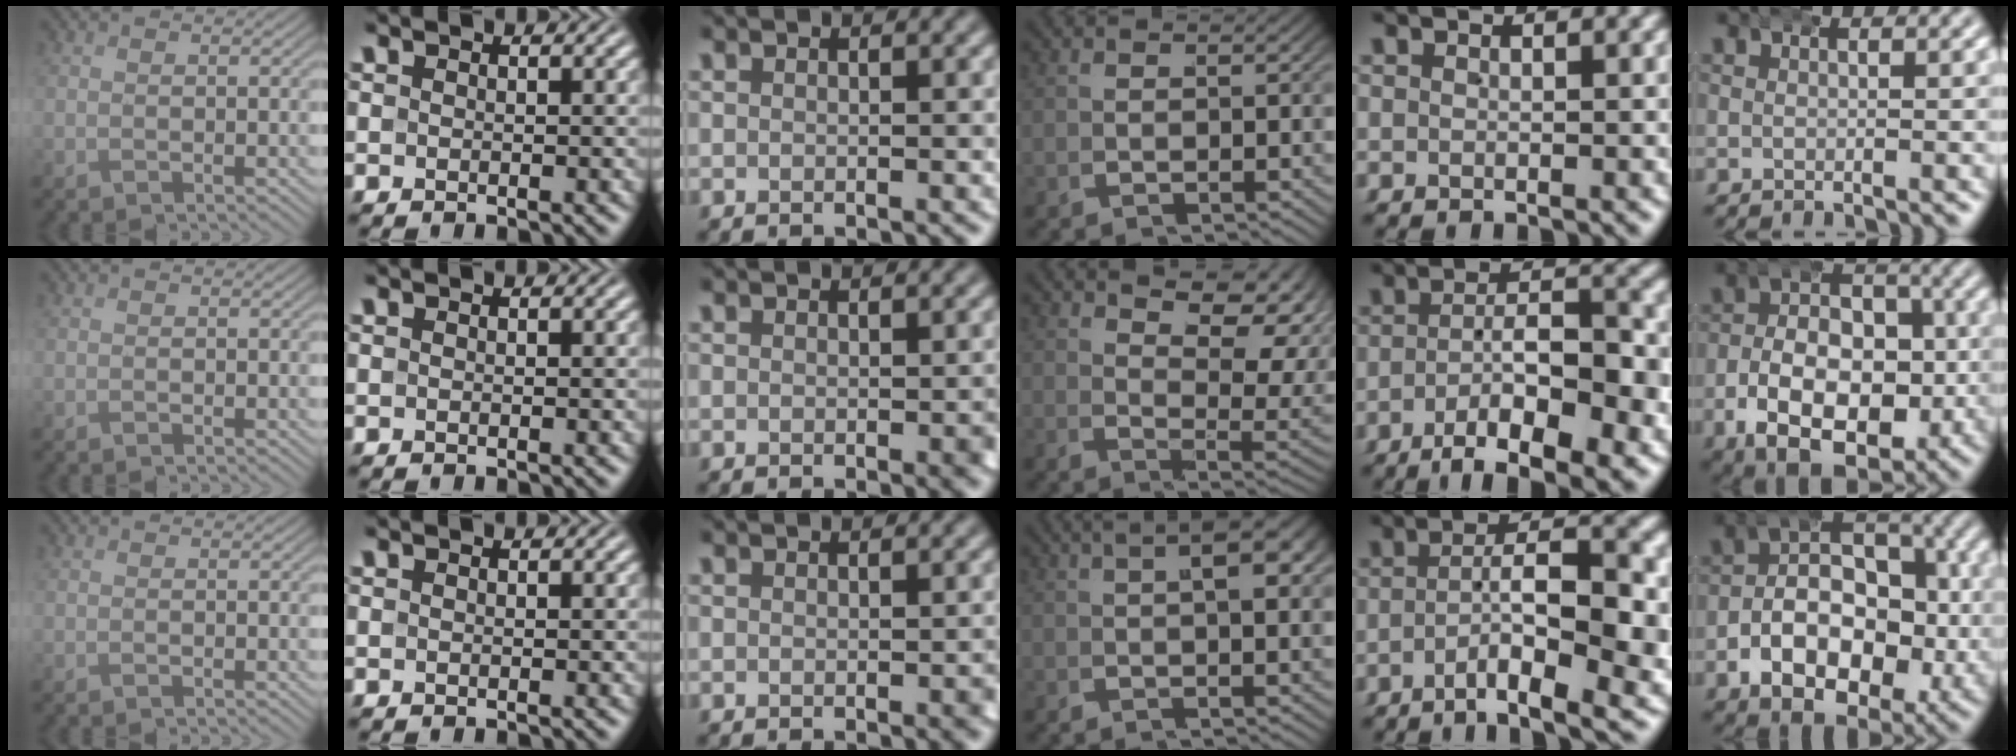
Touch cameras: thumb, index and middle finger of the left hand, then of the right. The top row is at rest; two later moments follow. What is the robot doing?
{"motion": "wrap", "object": "arm wrap"}